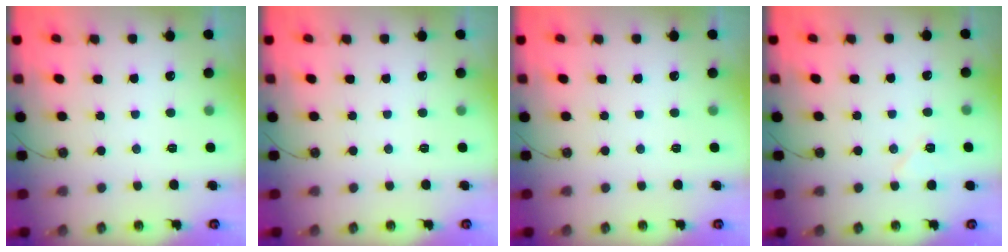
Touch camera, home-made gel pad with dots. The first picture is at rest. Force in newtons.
{"total": 0.0}
{"total": 0.0}
{"total": 6.0, "press": 5.9, "slide": 1.1}